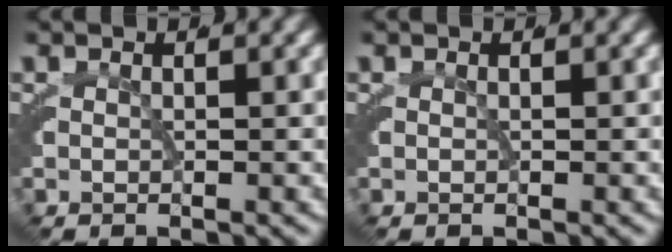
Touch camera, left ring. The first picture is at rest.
{"total": 0.0}